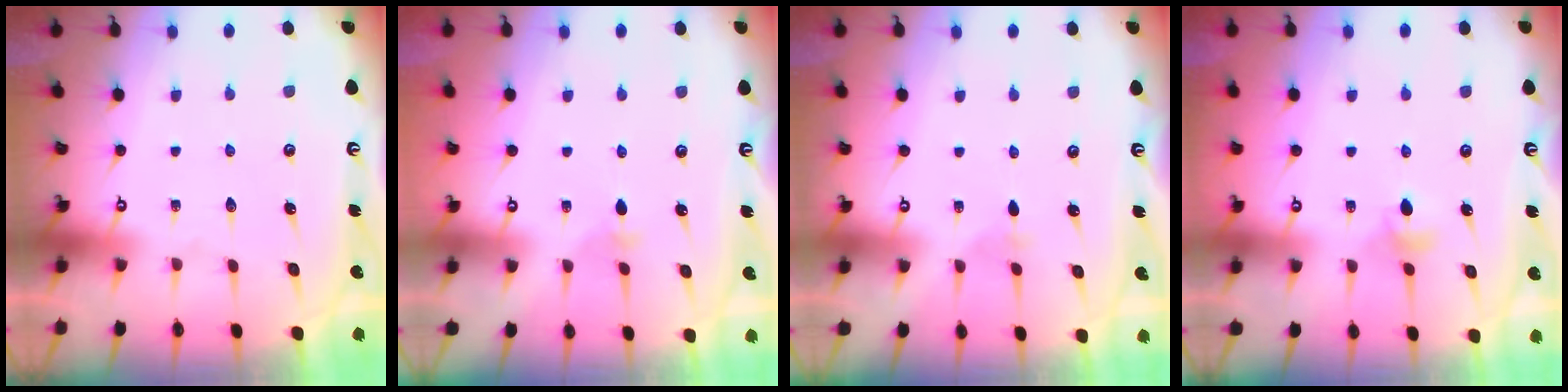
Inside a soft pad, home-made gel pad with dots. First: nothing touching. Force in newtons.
{"total": 3.1, "press": 3.0, "slide": 0.5}
{"total": 1.6, "press": 1.6, "slide": 0.4}
{"total": 4.6, "press": 4.4, "slide": 1.0}